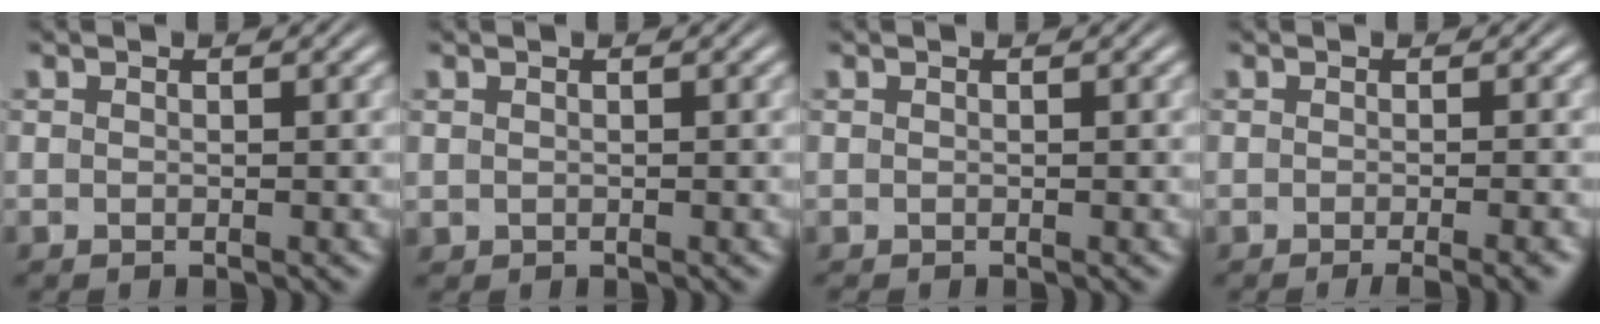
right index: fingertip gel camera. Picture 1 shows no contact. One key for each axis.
{"total": 0.5, "fx": 0.4, "fy": 0.3, "fz": 0.1, "tx": -0.005, "ty": -0.004, "tz": 0.015}
{"total": 0.0}
{"total": 2.8, "fx": -2.2, "fy": 0.1, "fz": 1.7, "tx": -0.009, "ty": 0.006, "tz": -0.037}